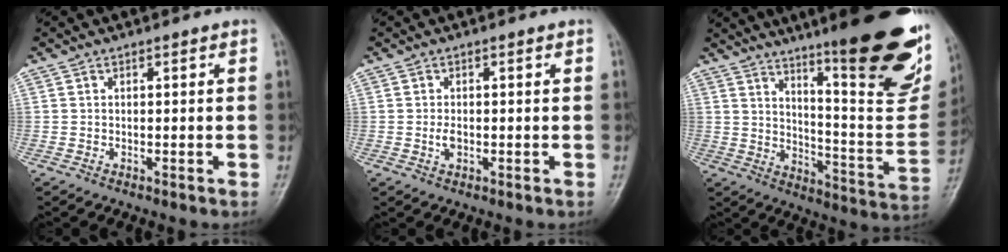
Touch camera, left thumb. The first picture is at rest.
{"total": 1.8, "force": [-0.2, 1.0, 1.5], "torque": [-0.027, -0.001, -0.003]}
{"total": 29.1, "force": [17.9, 6.0, 22.1], "torque": [-0.258, -0.086, 0.256]}